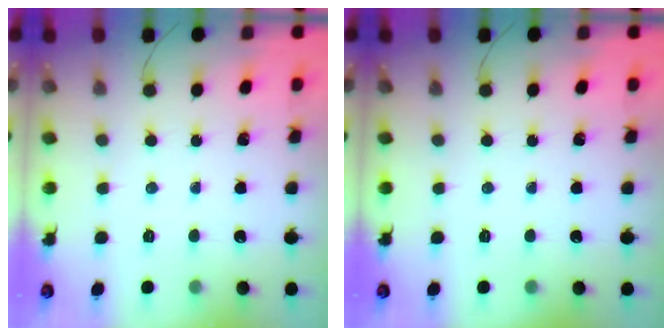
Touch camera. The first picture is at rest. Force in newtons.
{"total": 0.0}